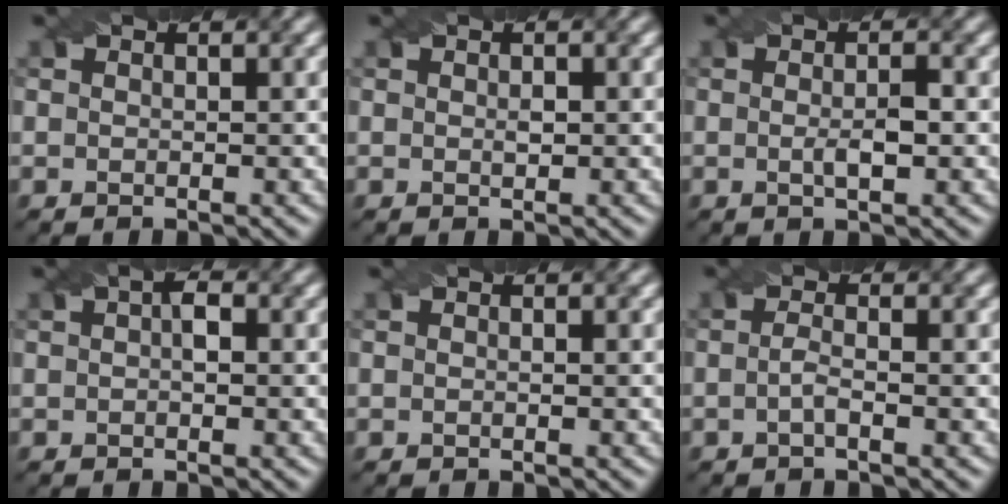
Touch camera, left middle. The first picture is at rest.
{"total": 0.8, "force": [0.0, 0.4, 0.7], "torque": [-0.013, 0.000, 0.001]}
{"total": 2.2, "force": [-0.2, 0.4, 2.2], "torque": [-0.040, -0.001, -0.003]}
{"total": 1.5, "force": [0.1, 0.7, 1.3], "torque": [-0.023, 0.005, 0.001]}
{"total": 0.0}
{"total": 1.4, "force": [-0.5, 0.3, 1.3], "torque": [-0.027, 0.000, -0.011]}